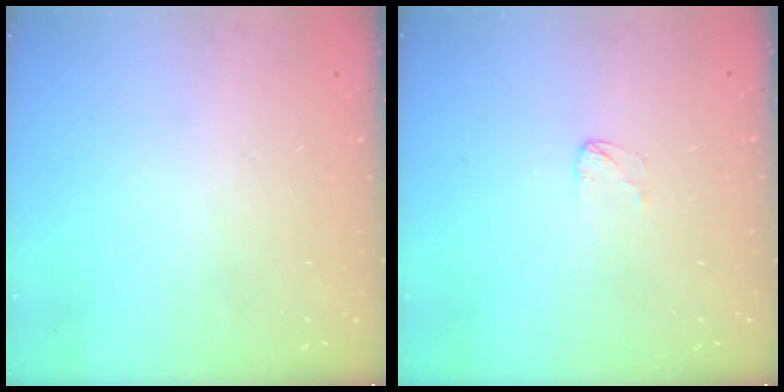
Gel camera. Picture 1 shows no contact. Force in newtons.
{"total": 2.5, "press": 2.5, "slide": 0.1}